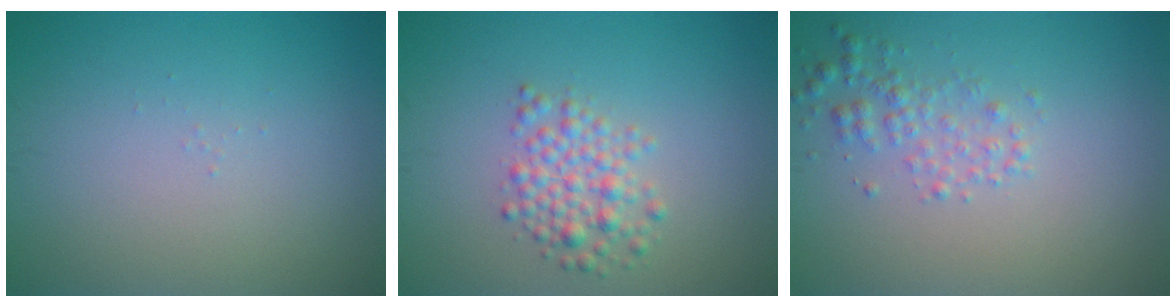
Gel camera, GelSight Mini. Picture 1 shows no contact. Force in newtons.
{"total": 3.0, "press": 3.0, "slide": 0.2}
{"total": 2.1, "press": 2.1, "slide": 0.1}